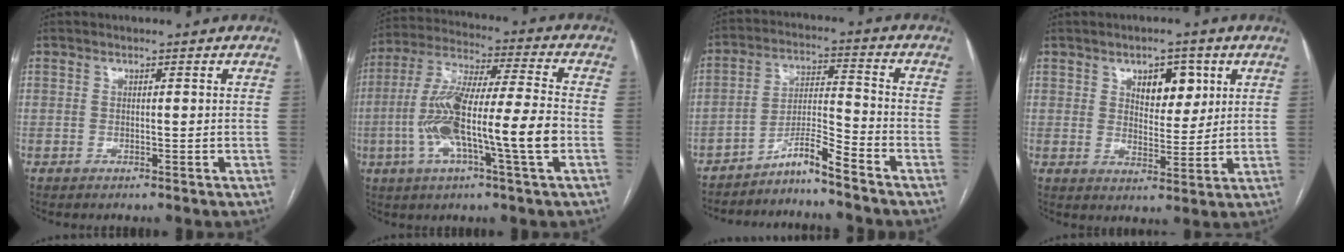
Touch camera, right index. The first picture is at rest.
{"total": 16.5, "force": [-3.7, 1.1, 16.0], "torque": [-0.308, 0.006, -0.071]}
{"total": 6.2, "force": [-5.3, -0.7, 3.0], "torque": [-0.057, -0.002, -0.097]}
{"total": 6.6, "force": [2.9, 3.5, 4.8], "torque": [-0.066, 0.003, 0.048]}